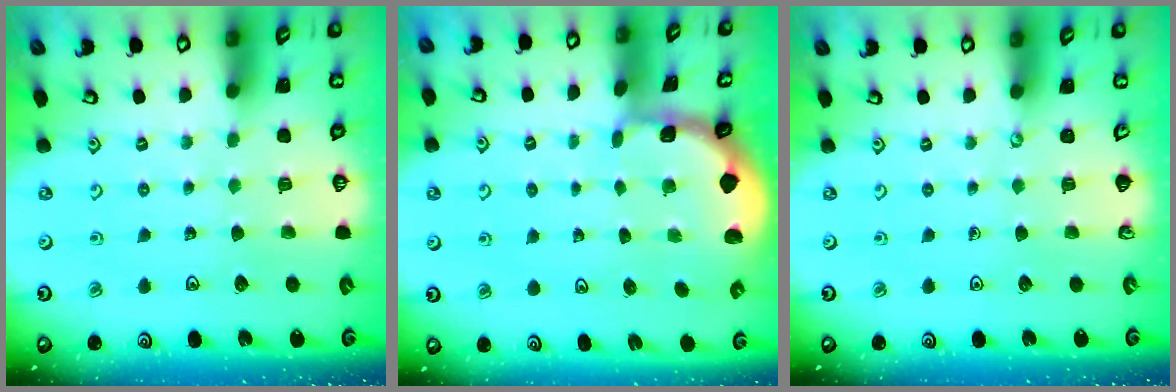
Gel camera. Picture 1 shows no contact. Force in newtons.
{"total": 1.3, "press": 1.2, "slide": 0.2}
{"total": 0.0}